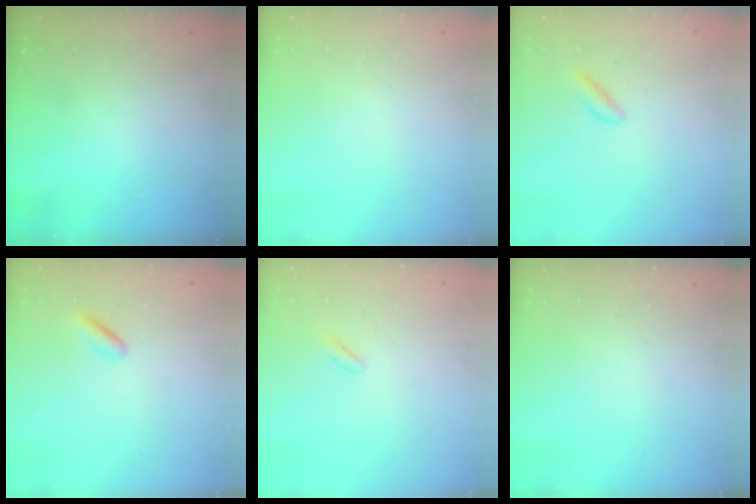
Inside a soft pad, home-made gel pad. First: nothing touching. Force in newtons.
{"total": 0.0}
{"total": 1.4, "press": 1.4, "slide": 0.3}
{"total": 2.7, "press": 2.5, "slide": 0.9}
{"total": 0.5, "press": 0.0, "slide": 0.5}
{"total": 0.0}